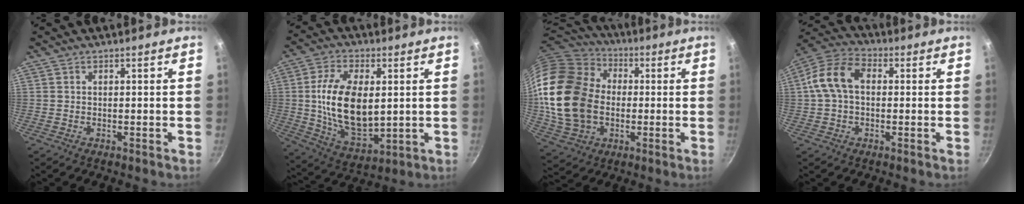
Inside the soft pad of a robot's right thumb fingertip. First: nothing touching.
{"total": 16.8, "force": [1.4, 8.9, 14.2], "torque": [-0.251, -0.016, 0.035]}
{"total": 26.0, "force": [-0.6, 19.2, 17.6], "torque": [-0.382, 0.019, -0.007]}
{"total": 10.8, "force": [1.0, 7.2, 8.0], "torque": [-0.158, 0.034, 0.009]}